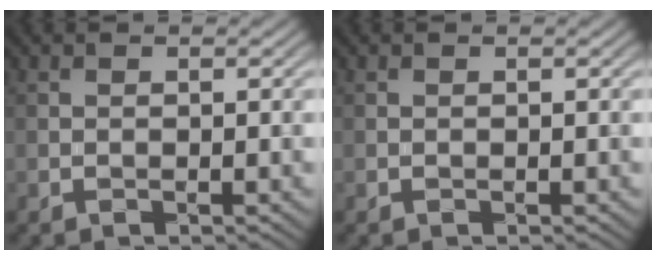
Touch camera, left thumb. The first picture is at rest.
{"total": 0.0}